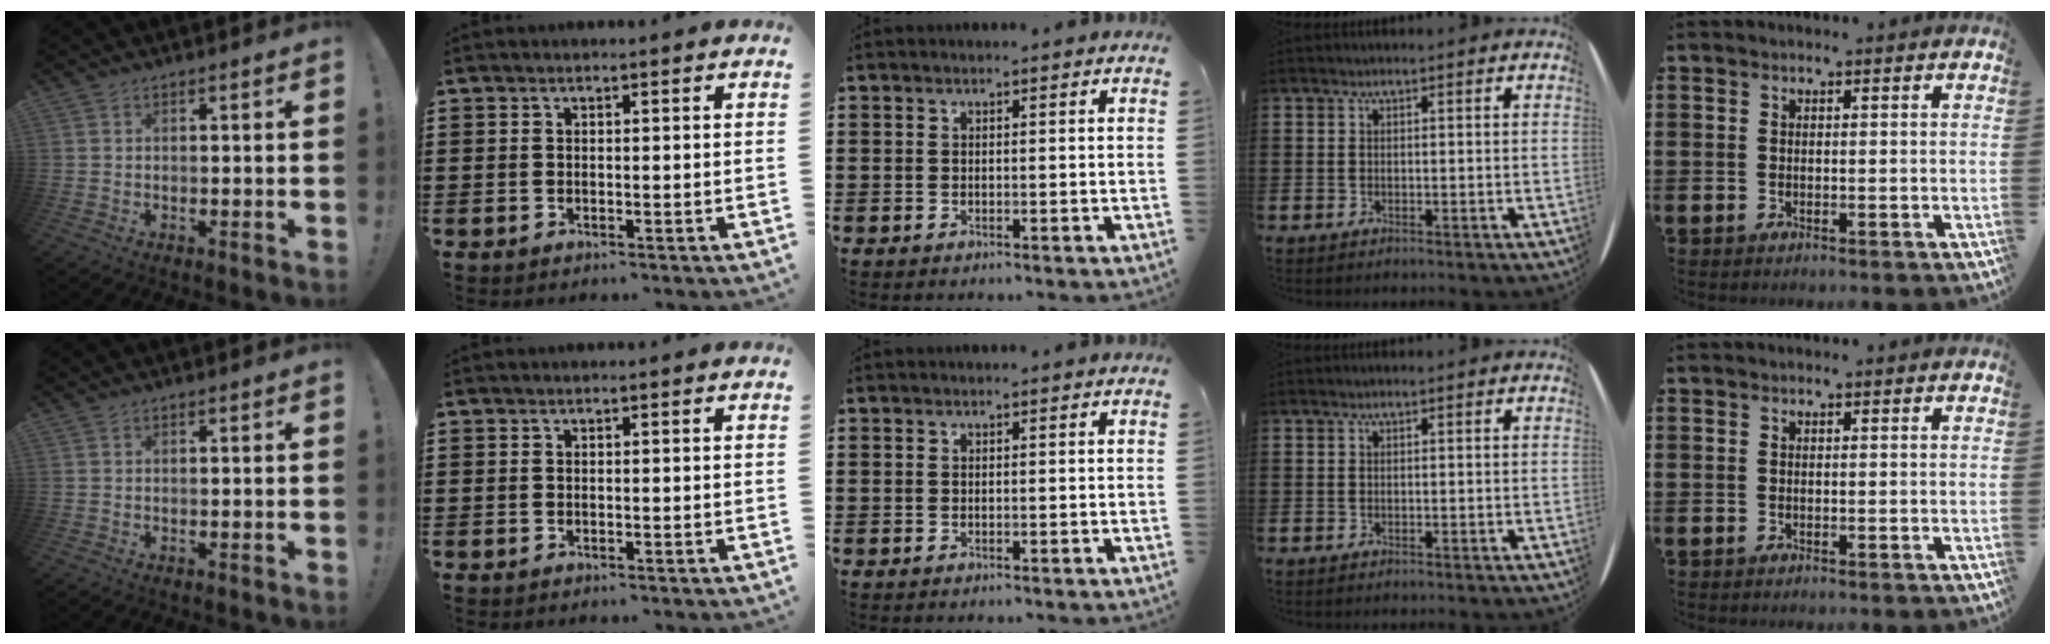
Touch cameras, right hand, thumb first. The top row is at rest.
{}